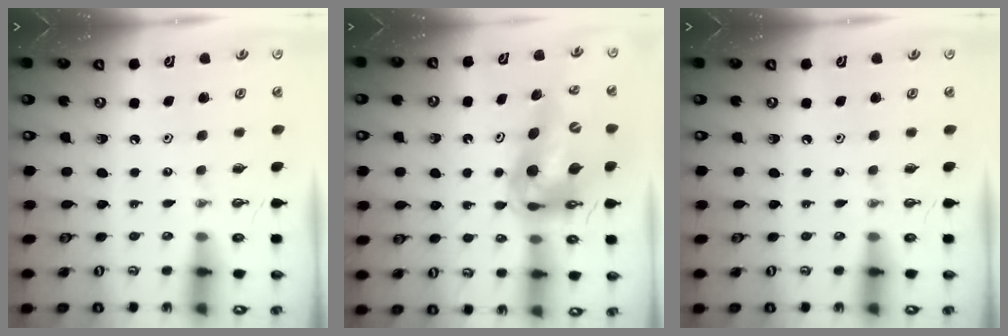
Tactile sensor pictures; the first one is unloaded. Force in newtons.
{"total": 15.5, "press": 15.0, "slide": 4.0}
{"total": 0.0}